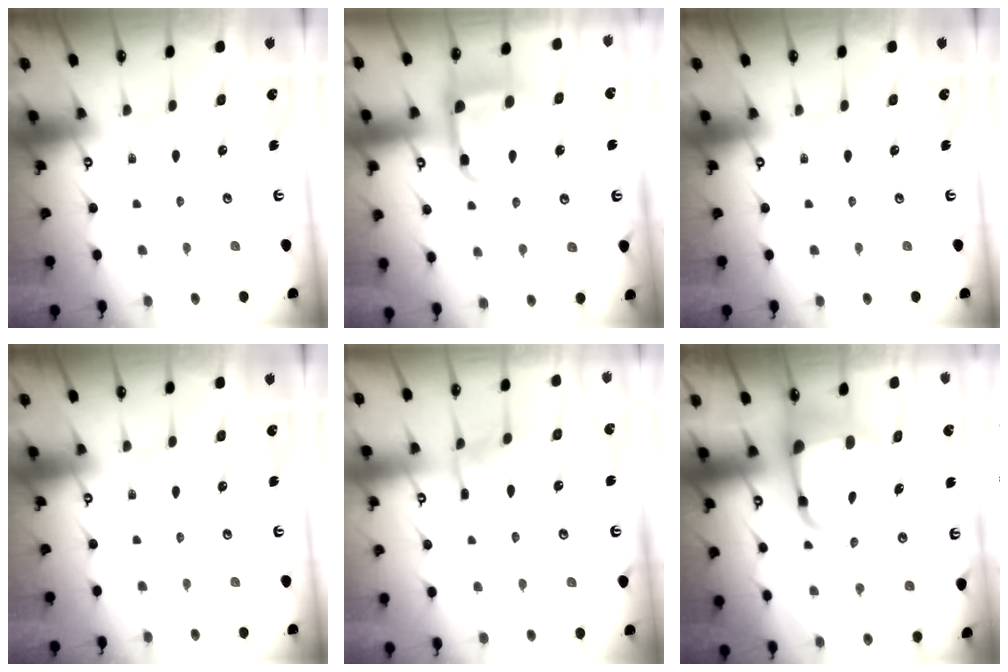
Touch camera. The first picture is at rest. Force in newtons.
{"total": 14.2, "press": 14.1, "slide": 1.5}
{"total": 0.0}
{"total": 0.0}
{"total": 7.3, "press": 7.2, "slide": 0.7}
{"total": 8.4, "press": 8.2, "slide": 1.6}